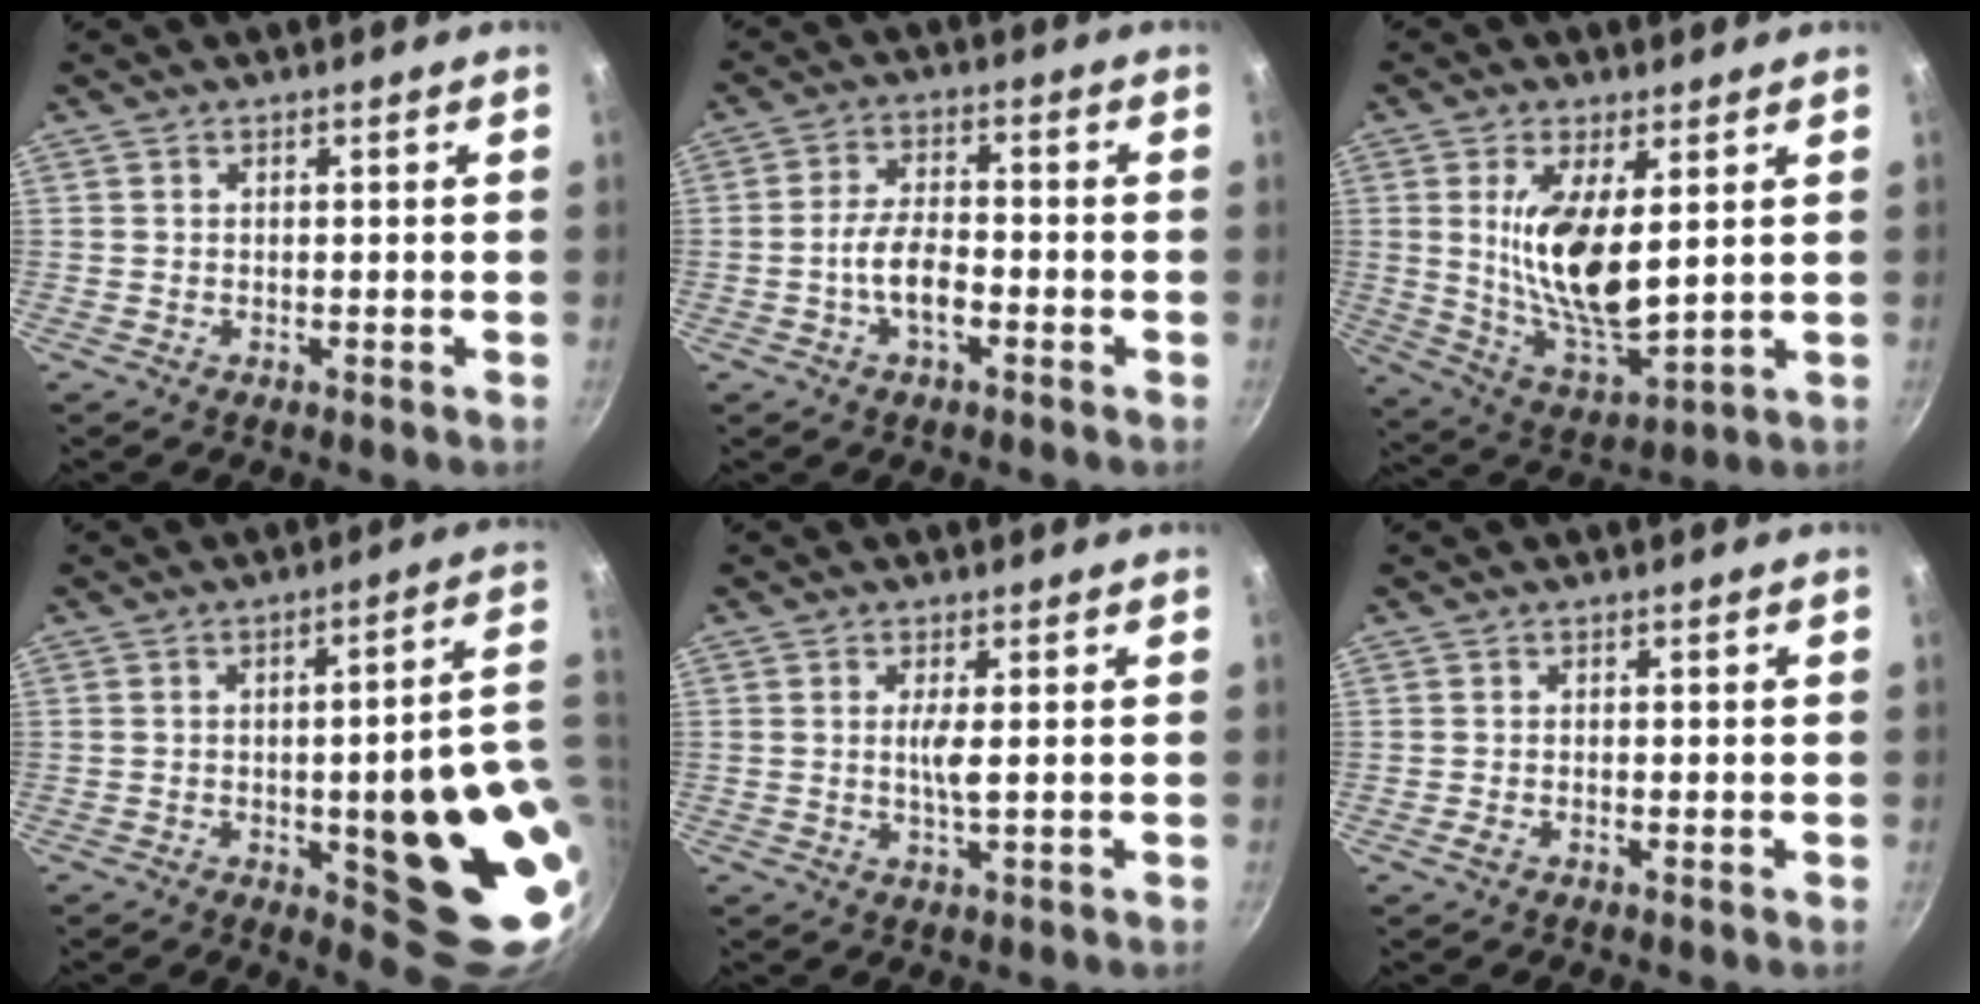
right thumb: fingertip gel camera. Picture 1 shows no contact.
{"total": 7.8, "force": [-2.6, 3.4, 6.5], "torque": [-0.121, 0.025, -0.057]}
{"total": 14.4, "force": [3.2, 5.8, 12.8], "torque": [-0.233, -0.037, 0.070]}
{"total": 22.0, "force": [-2.5, 6.7, 20.8], "torque": [-0.201, -0.001, -0.025]}
{"total": 2.8, "force": [0.4, 0.3, 2.8], "torque": [-0.059, -0.006, 0.009]}
{"total": 0.5, "force": [-0.4, 0.1, 0.4], "torque": [-0.010, 0.001, -0.009]}